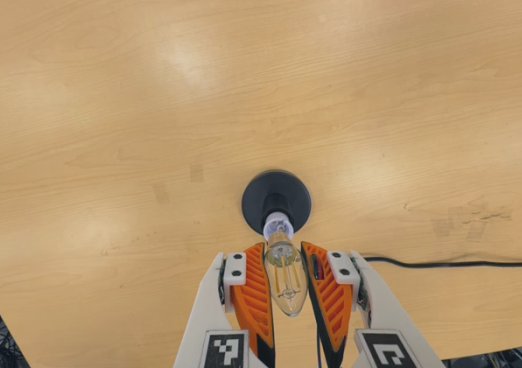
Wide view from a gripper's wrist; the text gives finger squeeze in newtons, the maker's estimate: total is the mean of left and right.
{"total": 19.0, "left": 20.2, "right": 17.9}